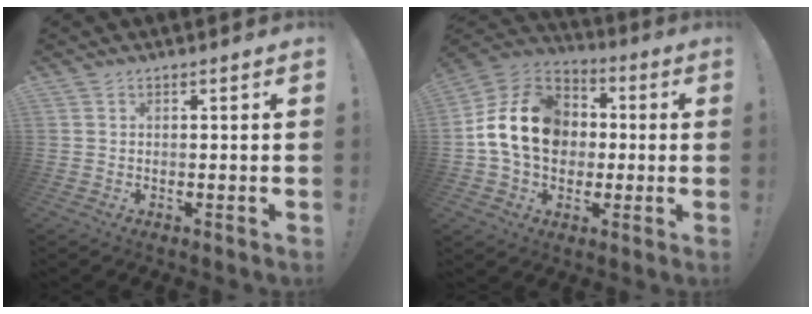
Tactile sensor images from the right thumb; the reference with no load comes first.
{"total": 18.6, "force": [1.5, 14.3, 11.7], "torque": [-0.200, 0.020, 0.038]}